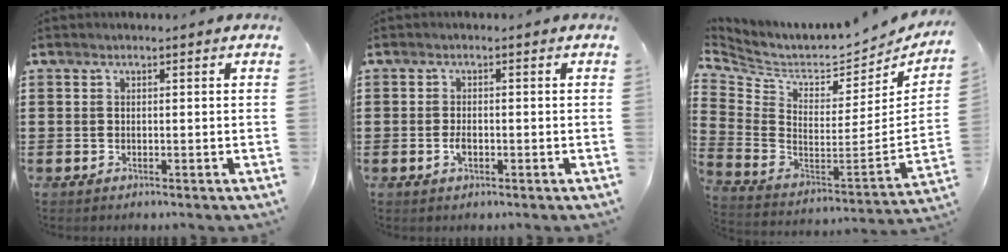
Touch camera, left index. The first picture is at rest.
{"total": 1.8, "force": [-0.6, 0.8, 1.5], "torque": [-0.037, -0.002, -0.014]}
{"total": 4.1, "force": [3.5, 1.7, 1.4], "torque": [-0.054, -0.053, 0.056]}